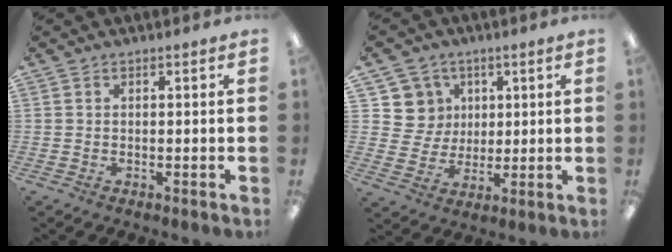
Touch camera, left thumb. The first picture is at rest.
{"total": 8.8, "force": [3.7, 8.0, 0.0], "torque": [-0.005, -0.023, 0.075]}